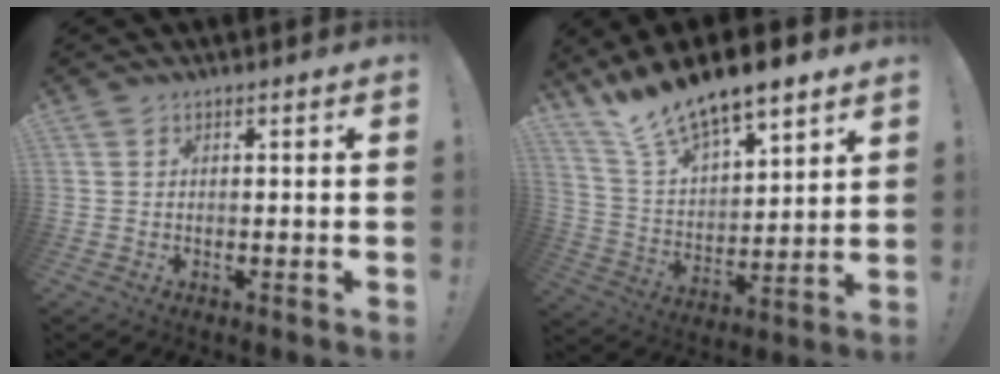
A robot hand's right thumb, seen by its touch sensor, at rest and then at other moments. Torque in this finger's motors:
{"motor_torque": [1.41, 2.68, 0.42, 0.20, 0.23]}